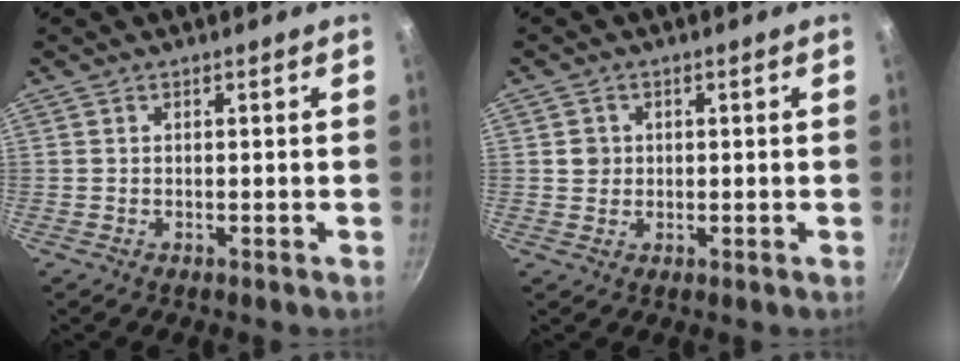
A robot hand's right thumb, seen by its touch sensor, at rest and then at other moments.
{"total": 2.5, "force": [0.4, 2.3, 0.7], "torque": [-0.001, 0.006, 0.005]}